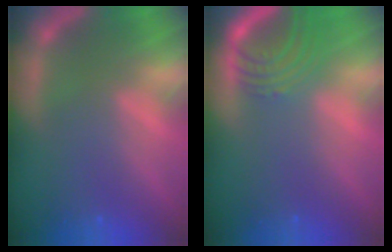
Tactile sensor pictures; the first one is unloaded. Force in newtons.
{"total": 5.5}